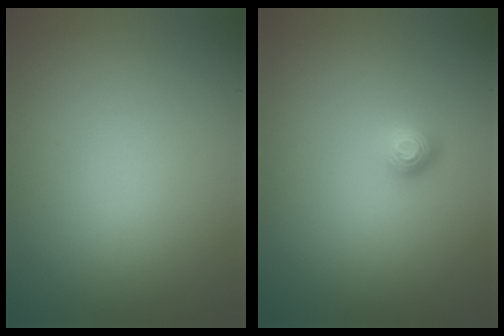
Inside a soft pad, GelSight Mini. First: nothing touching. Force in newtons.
{"total": 1.1, "press": 1.0, "slide": 0.5}